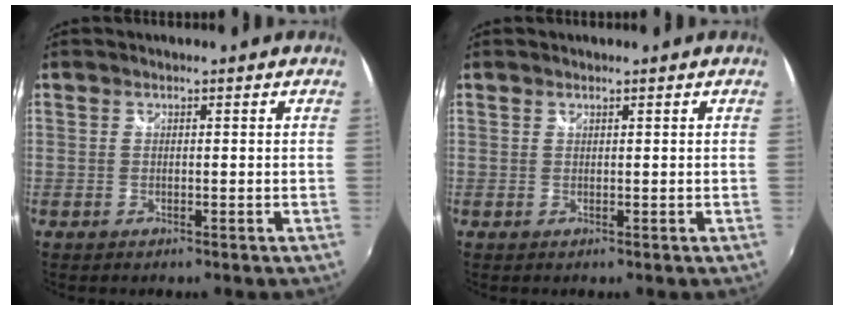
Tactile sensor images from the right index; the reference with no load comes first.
{"total": 0.0}